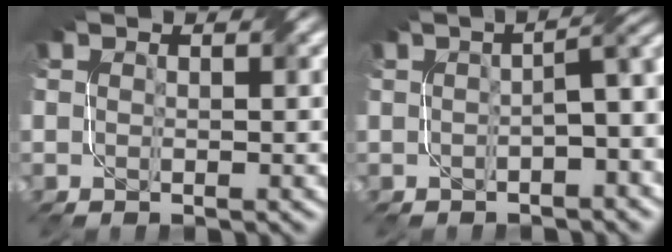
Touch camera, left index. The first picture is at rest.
{"total": 4.8, "force": [-0.5, 1.4, 4.6], "torque": [-0.051, 0.014, -0.006]}